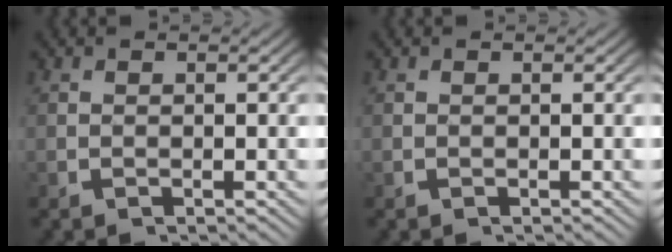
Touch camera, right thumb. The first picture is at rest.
{"total": 0.0}